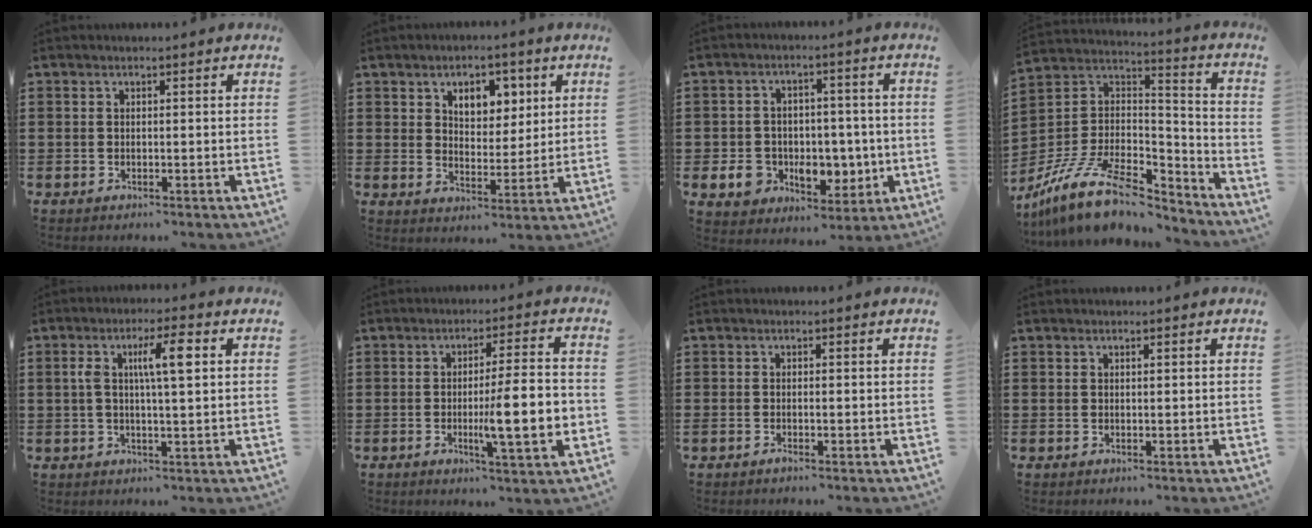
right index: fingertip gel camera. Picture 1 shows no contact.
{"total": 5.6, "force": [2.8, 3.8, 3.0], "torque": [-0.052, 0.007, 0.044]}
{"total": 7.7, "force": [-0.8, 6.8, 3.6], "torque": [-0.075, 0.004, -0.006]}
{"total": 13.1, "force": [-9.5, 4.7, 7.7], "torque": [-0.155, 0.024, -0.177]}
{"total": 6.9, "force": [1.7, 1.4, 6.5], "torque": [-0.122, 0.004, 0.022]}
{"total": 10.4, "force": [-1.7, 1.5, 10.2], "torque": [-0.153, -0.008, -0.030]}
{"total": 0.6, "force": [-0.4, 0.0, 0.4], "torque": [-0.009, -0.004, -0.007]}
{"total": 0.0}